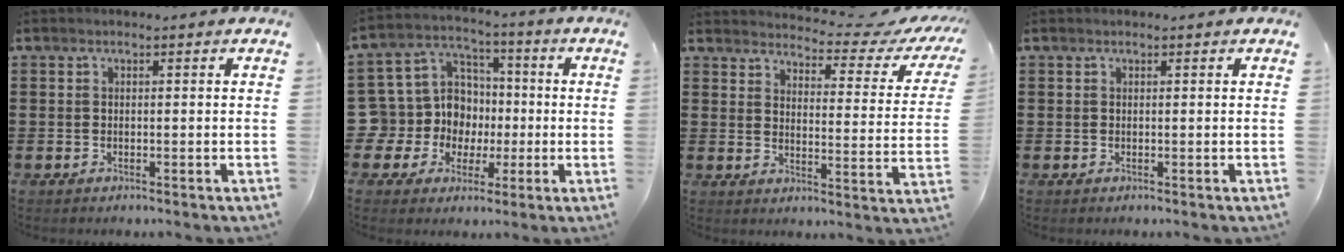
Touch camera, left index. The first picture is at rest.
{"total": 10.9, "force": [0.0, 10.4, 3.3], "torque": [-0.133, -0.004, 0.005]}
{"total": 4.5, "force": [4.1, 0.6, 1.8], "torque": [-0.036, -0.038, 0.060]}
{"total": 0.0}